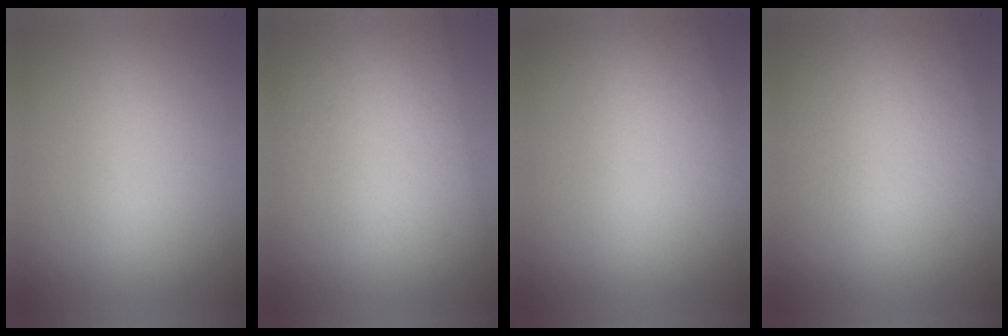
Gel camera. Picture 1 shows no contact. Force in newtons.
{"total": 2.7}
{"total": 1.1}
{"total": 3.0}